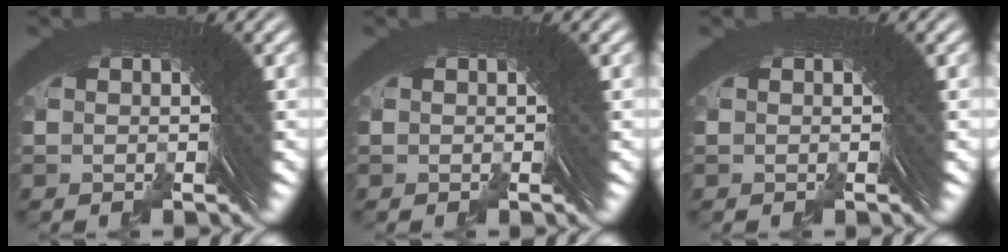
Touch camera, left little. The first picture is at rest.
{"total": 0.0}
{"total": 0.0}